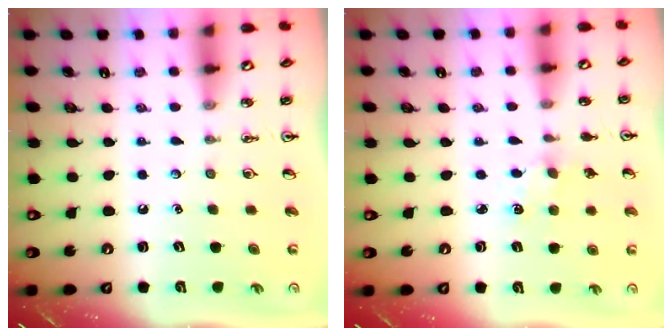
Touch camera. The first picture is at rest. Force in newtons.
{"total": 3.0, "press": 3.0, "slide": 0.4}